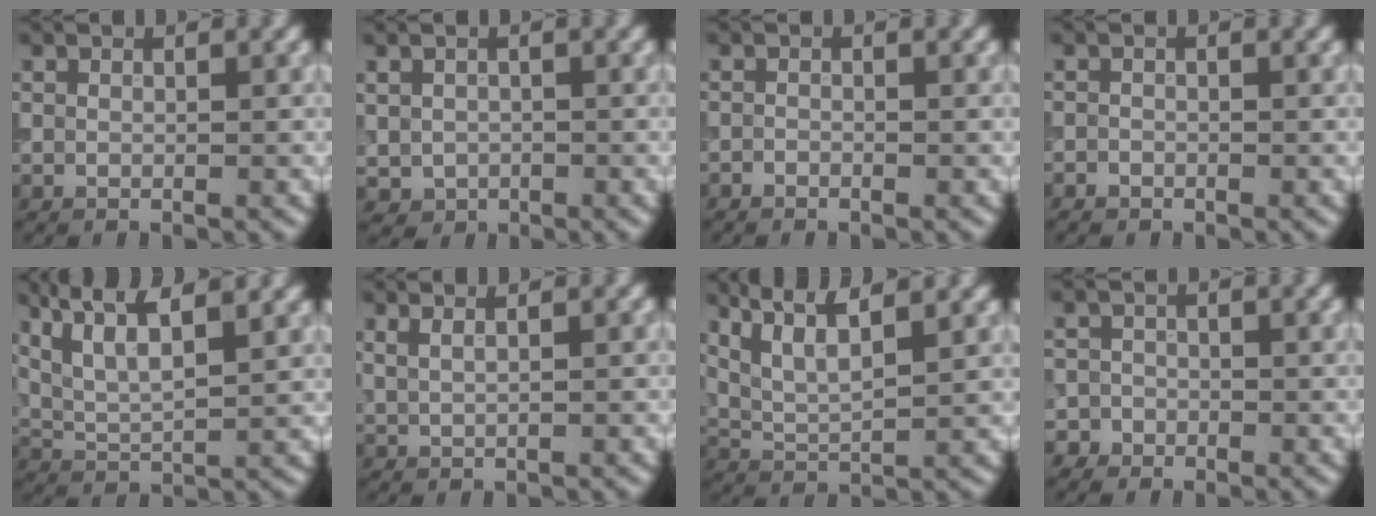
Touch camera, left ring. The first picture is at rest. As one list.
[{"total": 1.0, "force": [0.0, 0.9, -0.1], "torque": [-0.002, 0.002, 0.005]}, {"total": 0.6, "force": [-0.5, -0.2, -0.2], "torque": [-0.005, 0.007, -0.008]}, {"total": 1.0, "force": [-0.9, 0.2, -0.3], "torque": [0.003, 0.004, -0.015]}, {"total": 6.6, "force": [4.7, 1.7, 4.4], "torque": [-0.086, 0.031, 0.072]}, {"total": 2.7, "force": [1.8, 1.2, 1.5], "torque": [-0.007, 0.017, 0.004]}, {"total": 5.8, "force": [4.4, 1.3, 3.6], "torque": [-0.067, 0.031, 0.065]}, {"total": 1.6, "force": [-0.8, 1.1, -0.7], "torque": [0.030, 0.017, -0.015]}]